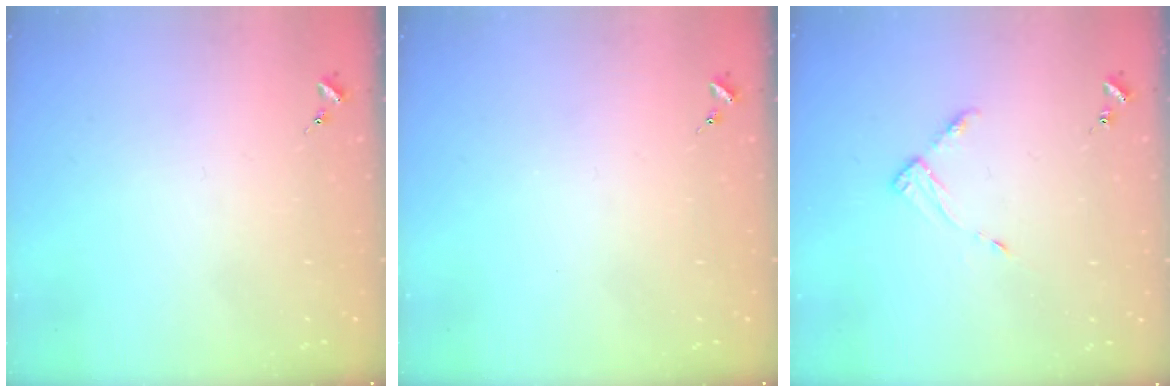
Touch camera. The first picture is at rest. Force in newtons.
{"total": 0.0}
{"total": 4.9, "press": 4.8, "slide": 0.6}